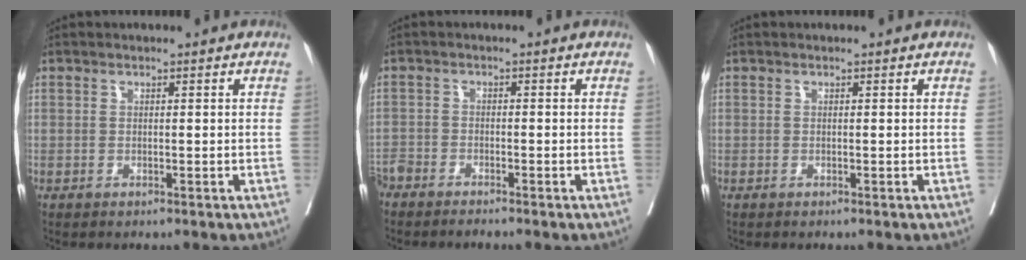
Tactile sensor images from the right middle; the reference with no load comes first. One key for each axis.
{"total": 4.2, "fx": -3.9, "fy": 0.5, "fz": 1.4, "tx": -0.020, "ty": -0.008, "tz": -0.072}
{"total": 0.0}